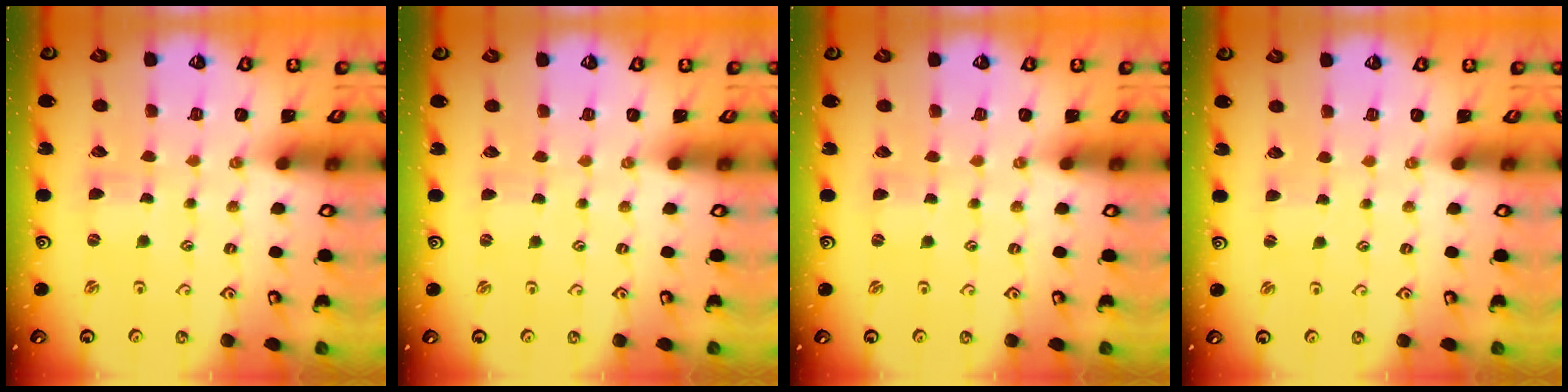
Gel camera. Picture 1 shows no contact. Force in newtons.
{"total": 0.0}
{"total": 0.8, "press": 0.7, "slide": 0.2}
{"total": 1.0, "press": 1.0, "slide": 0.2}